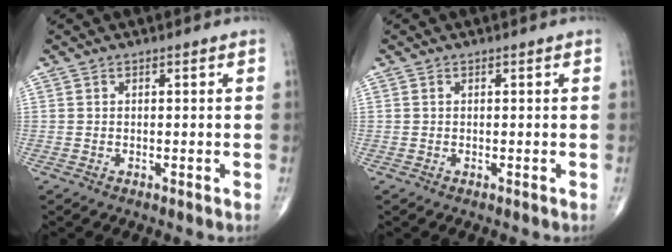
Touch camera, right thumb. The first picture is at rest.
{"total": 0.0}